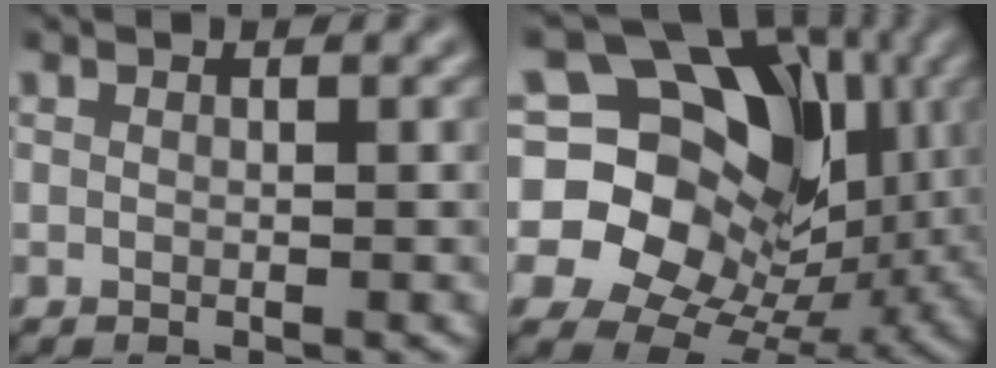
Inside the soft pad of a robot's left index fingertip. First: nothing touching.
{"total": 18.5, "force": [3.7, 15.3, 9.8], "torque": [-0.192, 0.033, 0.065]}